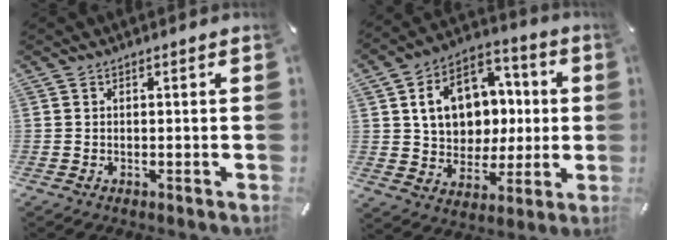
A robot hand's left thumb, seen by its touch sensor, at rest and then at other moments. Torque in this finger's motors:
{"motor_torque": [2.45, 2.56, 0.56, -0.12, 0.20]}